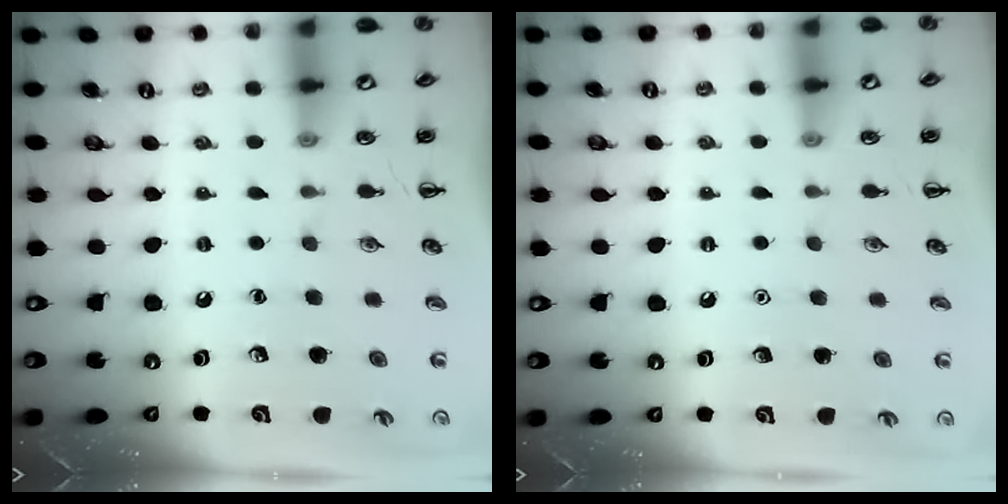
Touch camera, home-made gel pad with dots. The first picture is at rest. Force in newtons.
{"total": 1.6, "press": 1.6, "slide": 0.1}